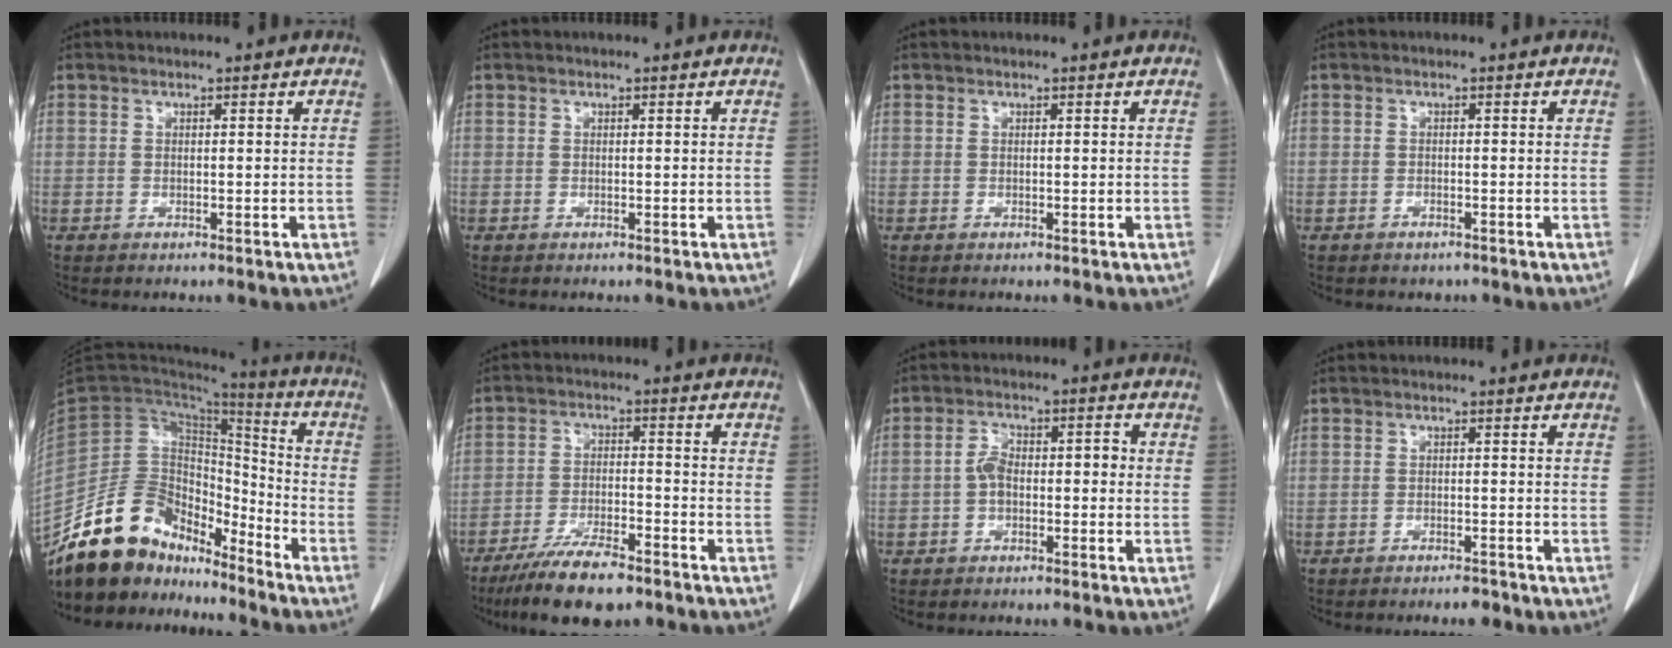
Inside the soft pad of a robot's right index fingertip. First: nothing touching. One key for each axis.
{"total": 0.0}
{"total": 0.0}
{"total": 1.2, "fx": -0.9, "fy": 0.8, "fz": 0.1, "tx": -0.008, "ty": 0.000, "tz": -0.009}
{"total": 16.7, "fx": -13.7, "fy": 7.5, "fz": 6.0, "tx": -0.103, "ty": 0.052, "tz": -0.245}
{"total": 10.1, "fx": -7.8, "fy": 2.4, "fz": 6.0, "tx": -0.106, "ty": -0.018, "tz": -0.136}
{"total": 4.4, "fx": -0.7, "fy": 2.5, "fz": 3.6, "tx": -0.066, "ty": 0.029, "tz": -0.013}
{"total": 2.3, "fx": -2.0, "fy": 0.6, "fz": 1.0, "tx": -0.017, "ty": -0.002, "tz": -0.024}